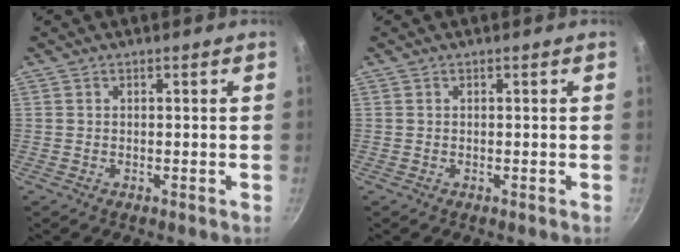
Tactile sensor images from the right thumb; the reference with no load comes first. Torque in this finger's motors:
{"motor_torque": [-0.25, 0.24, 0.00, 0.00, 0.04]}